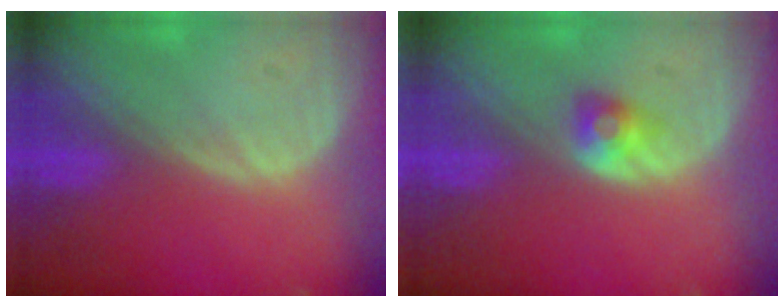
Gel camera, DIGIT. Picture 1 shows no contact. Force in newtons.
{"total": 2.6, "press": 2.3, "slide": 1.1}